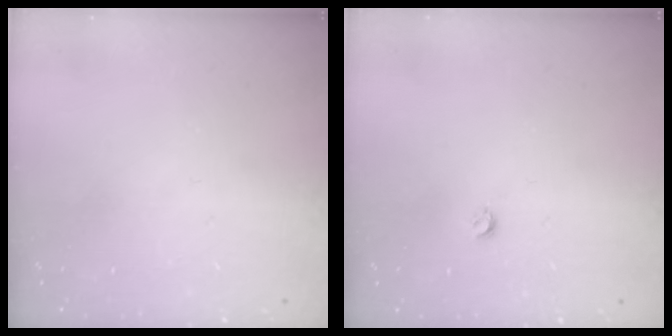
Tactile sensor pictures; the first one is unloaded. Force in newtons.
{"total": 2.9, "press": 2.8, "slide": 0.5}